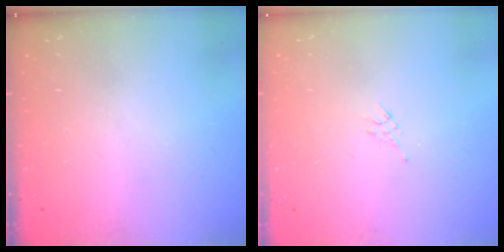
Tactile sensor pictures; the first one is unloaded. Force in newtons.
{"total": 3.5, "press": 3.4, "slide": 0.8}